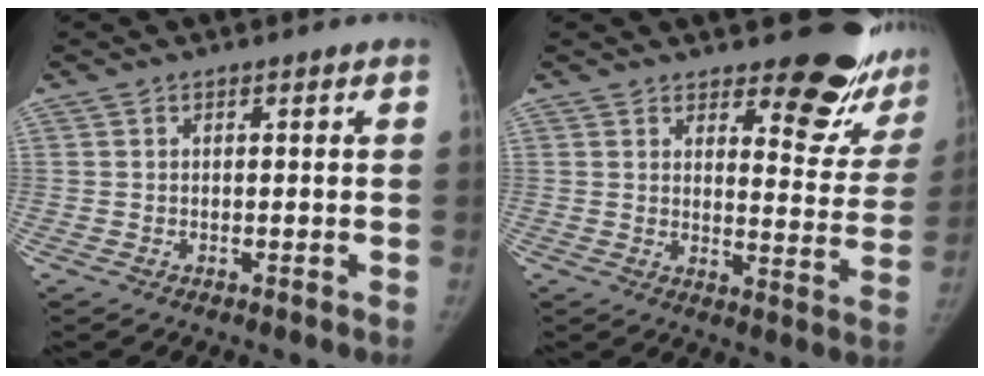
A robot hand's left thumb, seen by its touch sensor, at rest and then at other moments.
{"total": 15.9, "force": [13.3, 5.6, 6.7], "torque": [-0.031, -0.121, 0.149]}